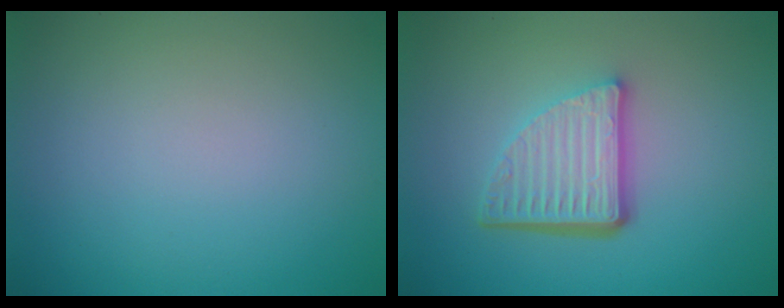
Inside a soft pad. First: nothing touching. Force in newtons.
{"total": 5.6, "press": 3.7, "slide": 4.1}